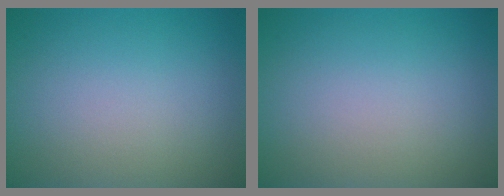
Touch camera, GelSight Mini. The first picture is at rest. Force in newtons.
{"total": 0.0}